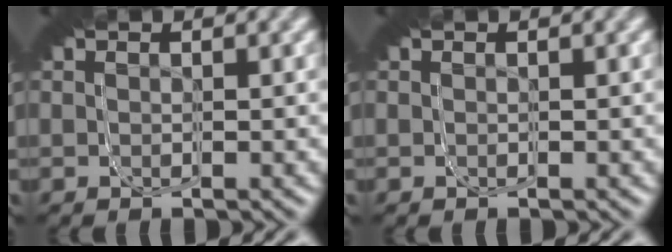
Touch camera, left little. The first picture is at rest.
{"total": 0.0}